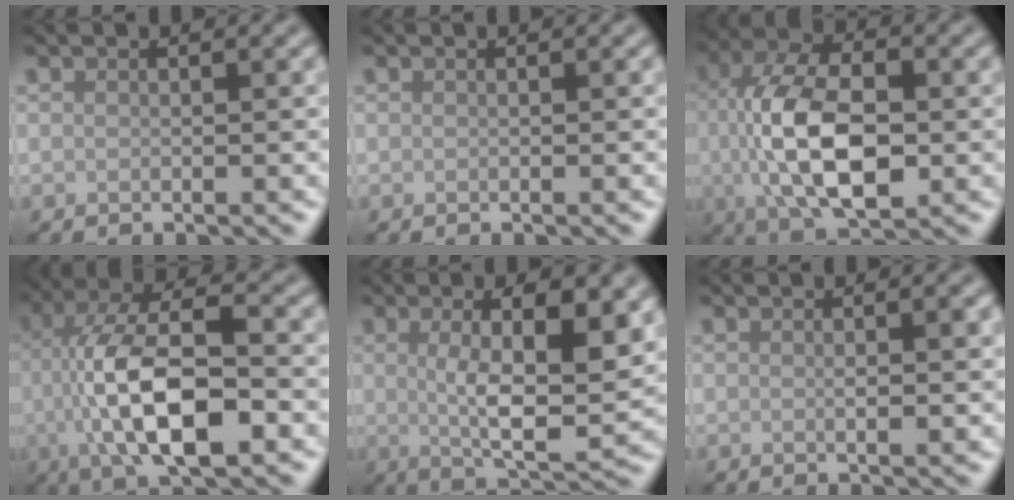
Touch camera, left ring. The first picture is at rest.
{"total": 0.0}
{"total": 10.2, "force": [-0.7, 5.2, 8.8], "torque": [-0.168, 0.000, -0.014]}
{"total": 10.7, "force": [-2.0, 4.0, 9.7], "torque": [-0.178, 0.013, -0.040]}
{"total": 8.2, "force": [1.2, 2.3, 7.8], "torque": [-0.118, -0.005, 0.022]}
{"total": 1.7, "force": [0.2, 0.3, 1.7], "torque": [-0.024, -0.001, 0.002]}